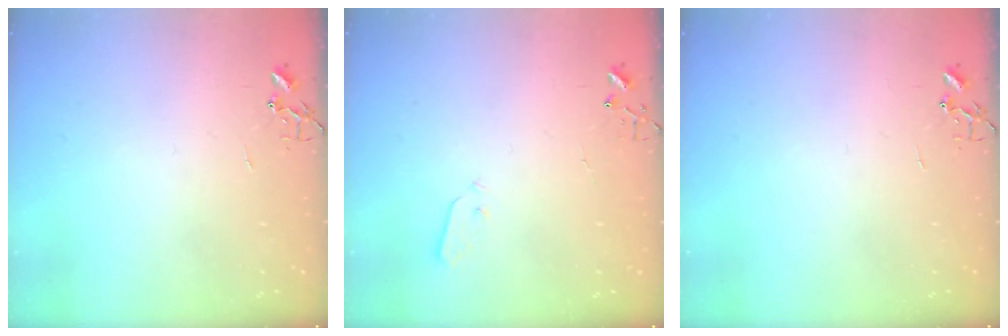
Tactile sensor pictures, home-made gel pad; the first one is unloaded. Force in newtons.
{"total": 2.0, "press": 2.0, "slide": 0.4}
{"total": 0.0}